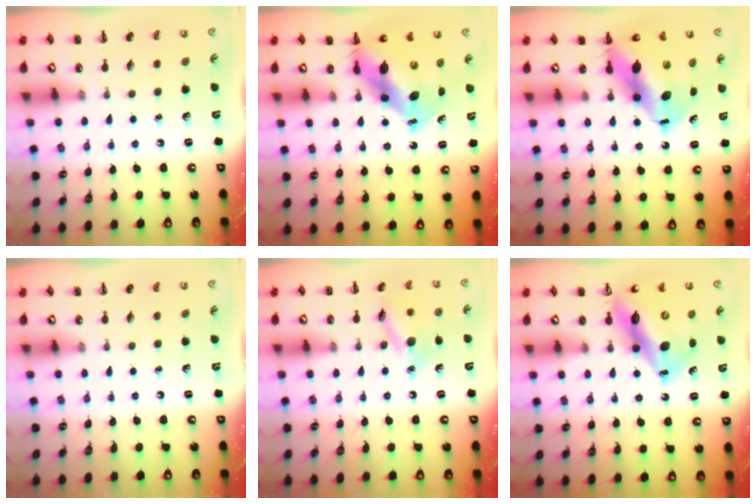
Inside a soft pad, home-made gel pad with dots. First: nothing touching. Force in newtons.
{"total": 10.9, "press": 10.5, "slide": 2.9}
{"total": 12.7, "press": 12.3, "slide": 3.1}
{"total": 0.0}
{"total": 11.6, "press": 11.6, "slide": 0.7}
{"total": 14.5, "press": 13.8, "slide": 4.6}